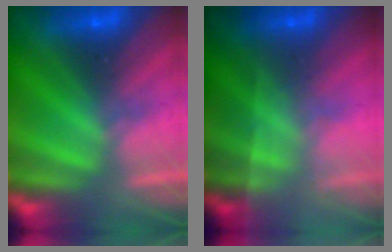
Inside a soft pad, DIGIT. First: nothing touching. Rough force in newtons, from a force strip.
{"total": 1.8}